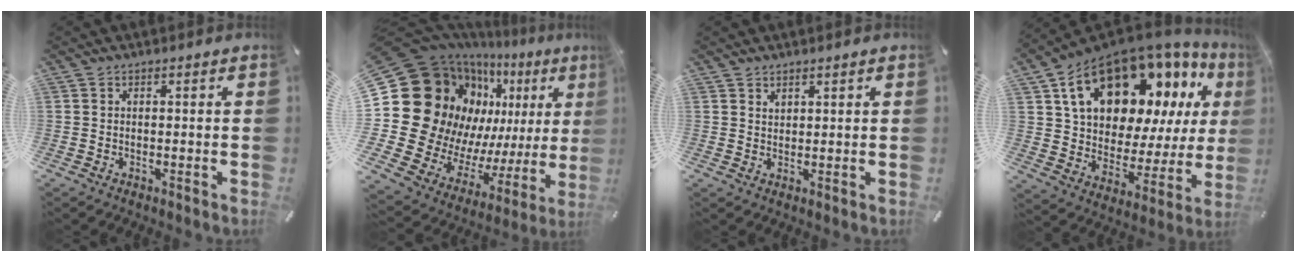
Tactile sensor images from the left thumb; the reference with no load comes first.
{"total": 24.8, "force": [5.9, 19.2, 14.5], "torque": [-0.210, -0.121, 0.163]}
{"total": 1.5, "force": [1.3, 0.7, 0.2], "torque": [0.004, -0.006, 0.024]}
{"total": 19.9, "force": [11.7, 11.6, 11.2], "torque": [-0.180, -0.071, 0.206]}